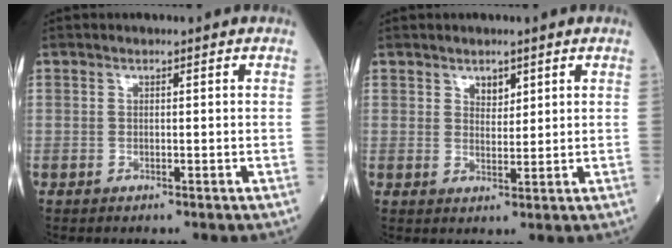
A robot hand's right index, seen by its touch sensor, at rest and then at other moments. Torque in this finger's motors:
{"motor_torque": [0.05, 0.05, 0.01, 0.00]}